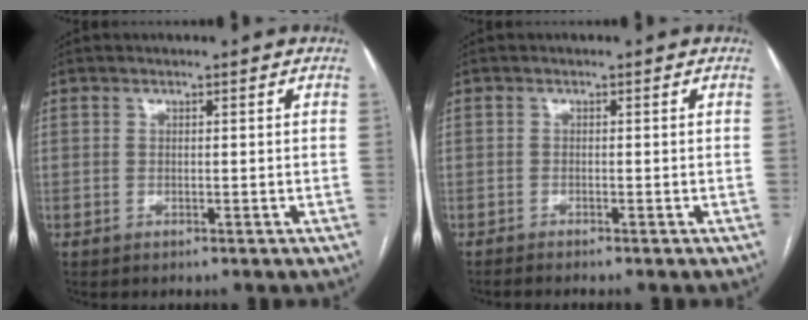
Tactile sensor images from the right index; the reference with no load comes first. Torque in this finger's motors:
{"motor_torque": [0.08, -0.08, -0.14, 0.00]}